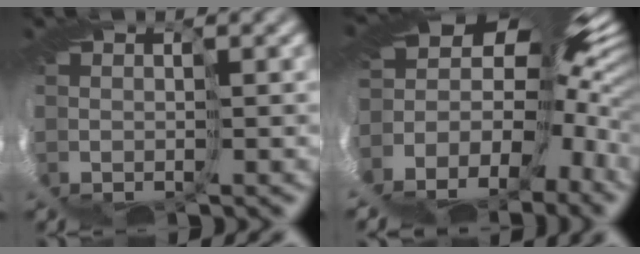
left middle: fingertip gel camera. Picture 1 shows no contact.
{"total": 13.8, "force": [-0.3, 7.5, 11.6], "torque": [-0.156, -0.016, 0.014]}